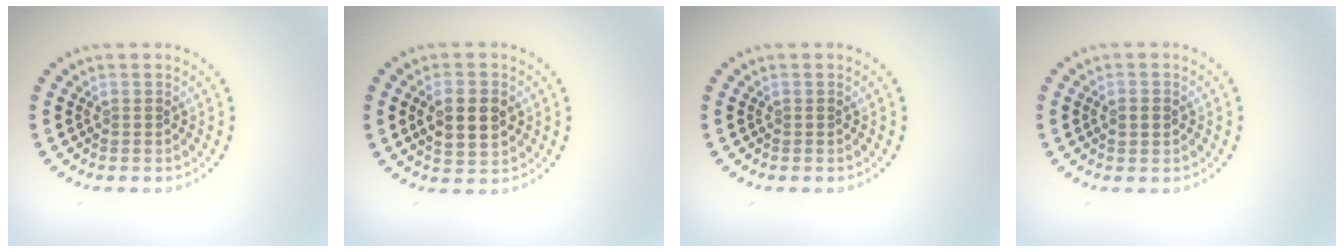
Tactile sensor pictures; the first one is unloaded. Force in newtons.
{"total": 4.3, "press": 4.3, "slide": 0.2}
{"total": 0.0}
{"total": 1.8, "press": 1.8, "slide": 0.2}